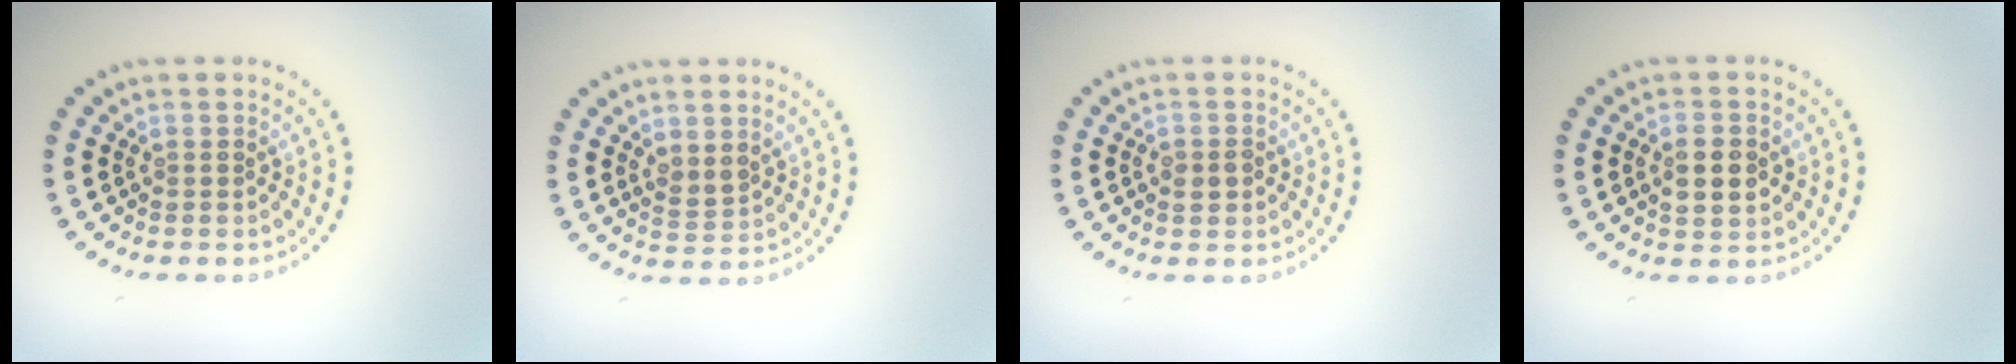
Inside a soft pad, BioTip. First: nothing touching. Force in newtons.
{"total": 1.4, "press": 1.3, "slide": 0.5}
{"total": 1.5, "press": 1.4, "slide": 0.5}
{"total": 2.7, "press": 2.7, "slide": 0.1}